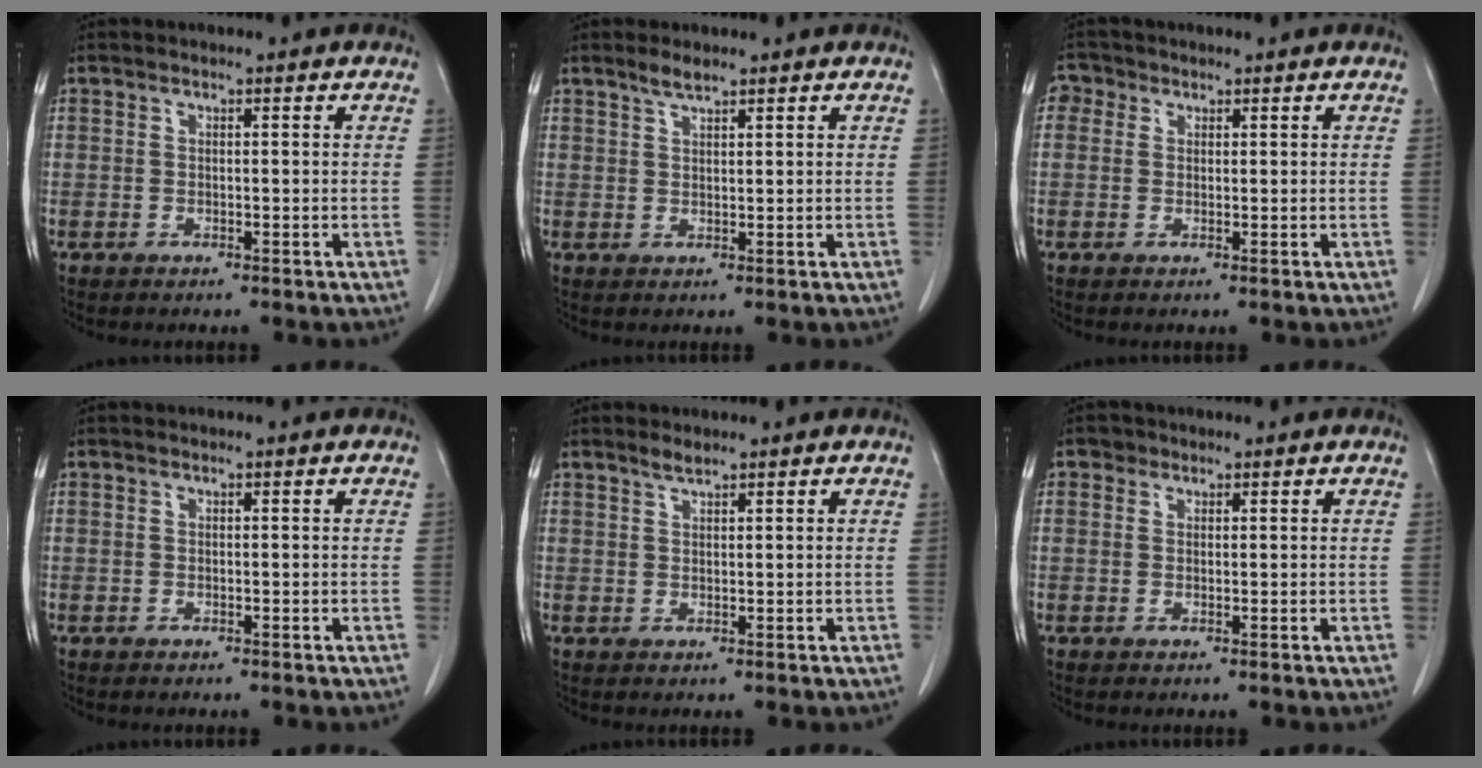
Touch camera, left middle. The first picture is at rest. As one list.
[{"total": 2.0, "force": [1.7, 0.2, 1.1], "torque": [-0.028, 0.001, 0.035]}, {"total": 2.2, "force": [0.9, 1.9, 0.6], "torque": [-0.006, 0.006, 0.010]}, {"total": 0.0}, {"total": 1.3, "force": [1.2, 0.0, 0.5], "torque": [-0.013, -0.002, 0.025]}, {"total": 1.2, "force": [0.7, 1.0, 0.1], "torque": [0.004, 0.000, 0.007]}]